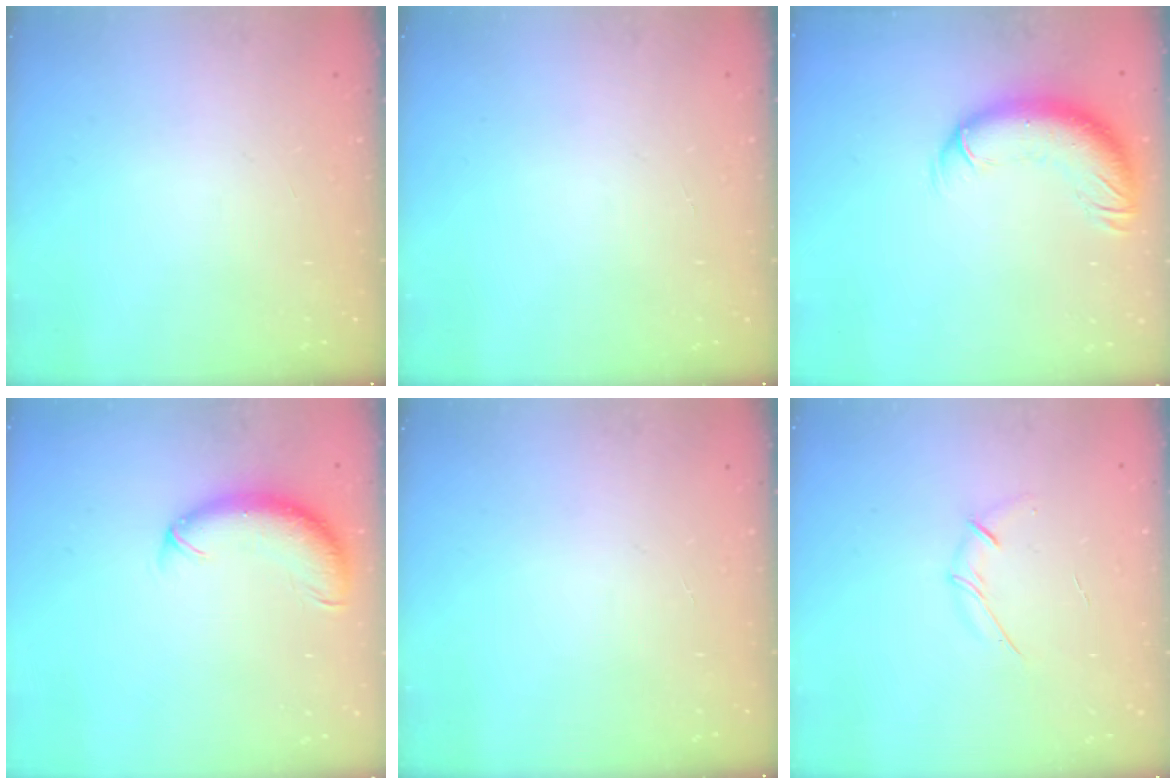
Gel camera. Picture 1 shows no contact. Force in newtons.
{"total": 0.0}
{"total": 13.0, "press": 12.6, "slide": 3.4}
{"total": 11.5, "press": 11.2, "slide": 2.6}
{"total": 0.0}
{"total": 5.4, "press": 5.3, "slide": 1.0}